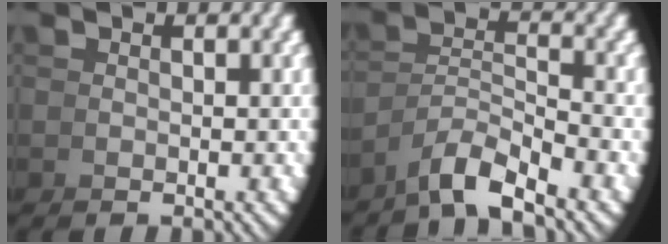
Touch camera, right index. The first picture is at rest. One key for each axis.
{"total": 4.7, "fx": -3.2, "fy": 2.2, "fz": 2.7, "tx": -0.052, "ty": -0.012, "tz": -0.051}